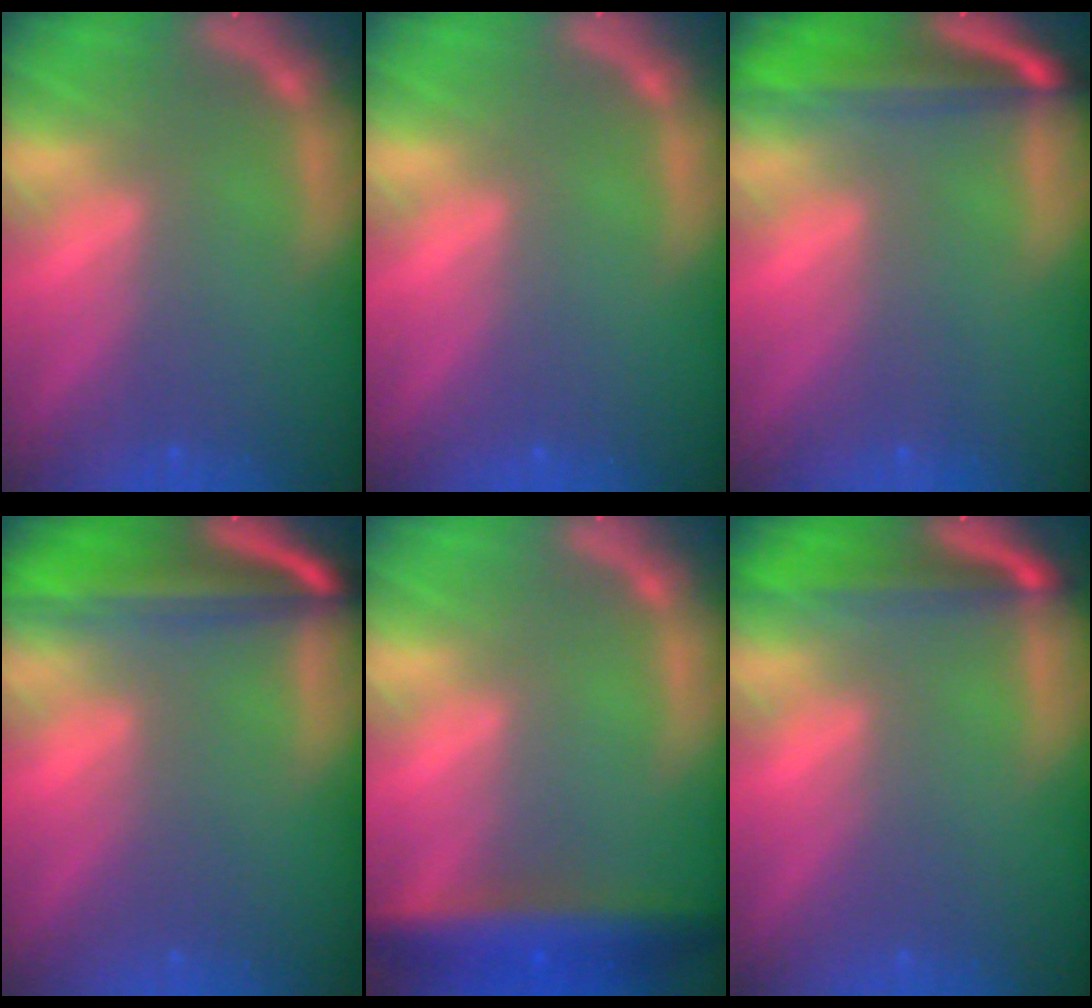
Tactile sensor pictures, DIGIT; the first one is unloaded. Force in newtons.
{"total": 0.0}
{"total": 7.1}
{"total": 9.0}
{"total": 6.5}
{"total": 5.0}